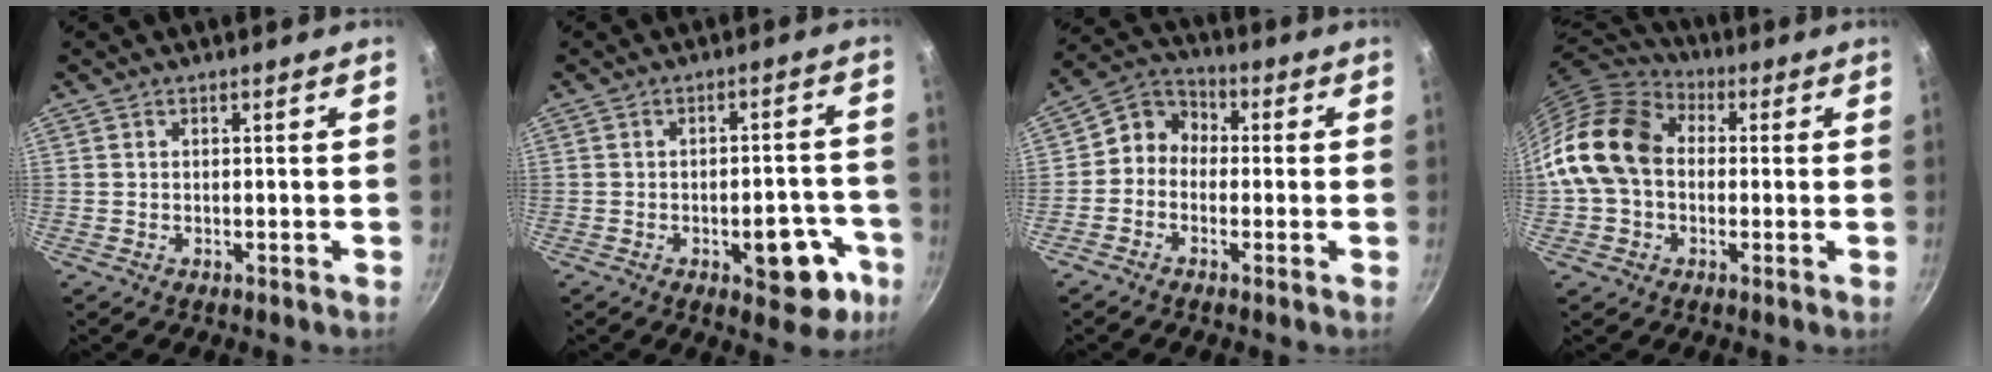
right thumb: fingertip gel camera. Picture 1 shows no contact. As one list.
[{"total": 10.7, "force": [-4.4, 5.3, 8.3], "torque": [-0.058, 0.032, -0.050]}, {"total": 6.5, "force": [-0.8, 5.6, 3.1], "torque": [-0.030, 0.027, -0.040]}, {"total": 16.0, "force": [0.6, 12.1, 10.4], "torque": [-0.171, 0.031, -0.003]}]